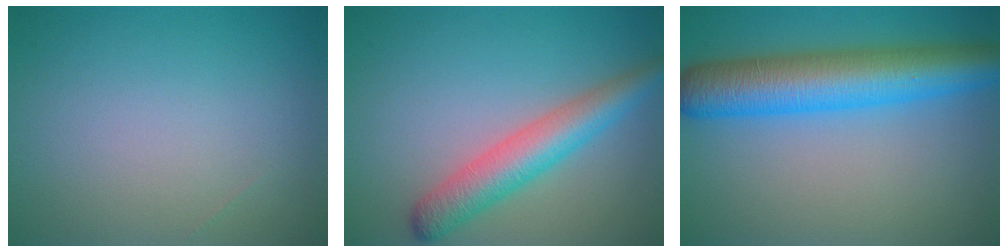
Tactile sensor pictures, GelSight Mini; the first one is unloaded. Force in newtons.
{"total": 4.9, "press": 4.9, "slide": 0.1}
{"total": 8.8, "press": 8.8, "slide": 0.3}